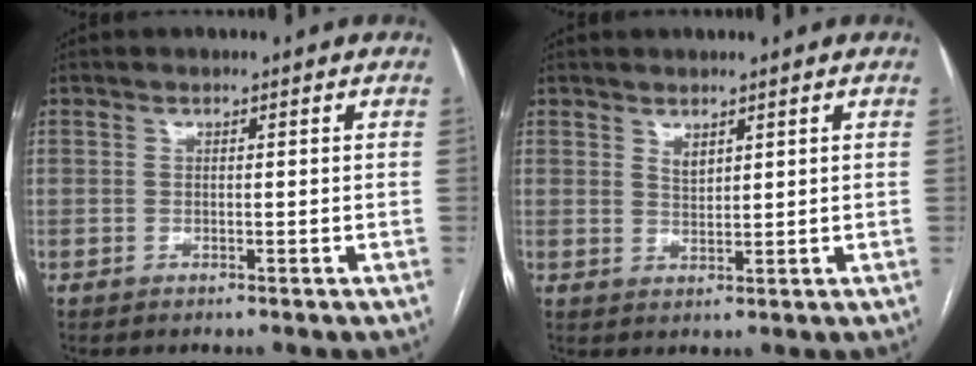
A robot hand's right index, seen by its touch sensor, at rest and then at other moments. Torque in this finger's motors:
{"motor_torque": [0.16, 0.11, -0.01, 0.02]}